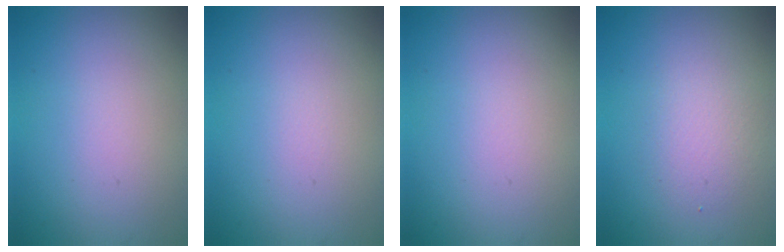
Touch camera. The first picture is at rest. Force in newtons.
{"total": 0.0}
{"total": 0.0}
{"total": 2.2, "press": 2.2, "slide": 0.2}